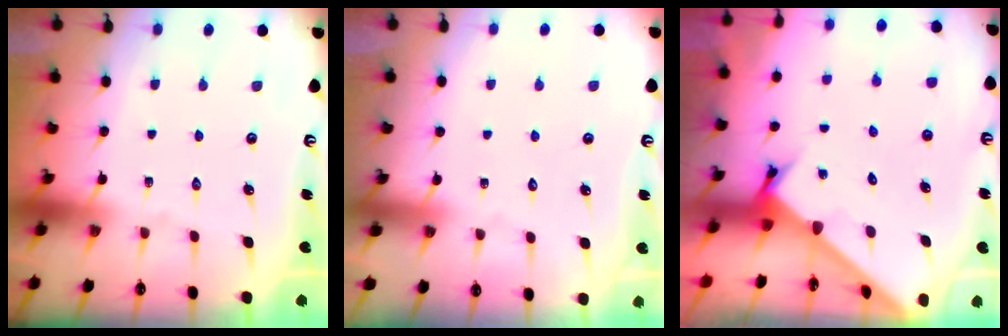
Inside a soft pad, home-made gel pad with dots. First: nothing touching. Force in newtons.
{"total": 2.5, "press": 2.5, "slide": 0.3}
{"total": 2.4, "press": 2.4, "slide": 0.2}